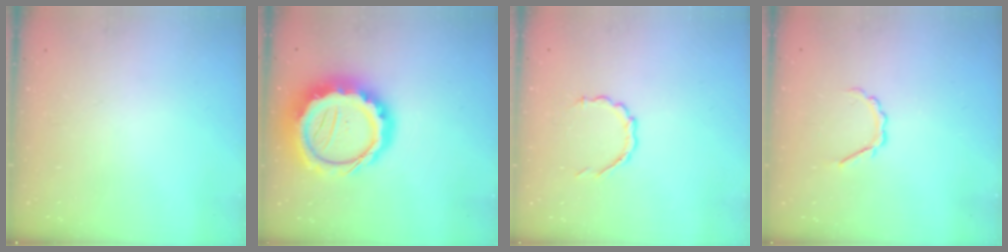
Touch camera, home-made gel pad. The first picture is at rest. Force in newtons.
{"total": 18.9, "press": 18.5, "slide": 4.1}
{"total": 3.9, "press": 3.6, "slide": 1.3}
{"total": 3.6, "press": 3.4, "slide": 1.0}